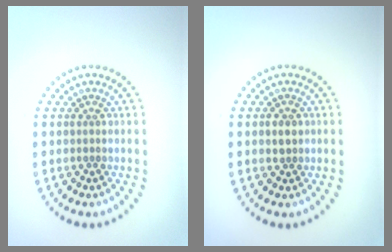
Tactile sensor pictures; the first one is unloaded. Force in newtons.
{"total": 1.4, "press": 1.4, "slide": 0.3}